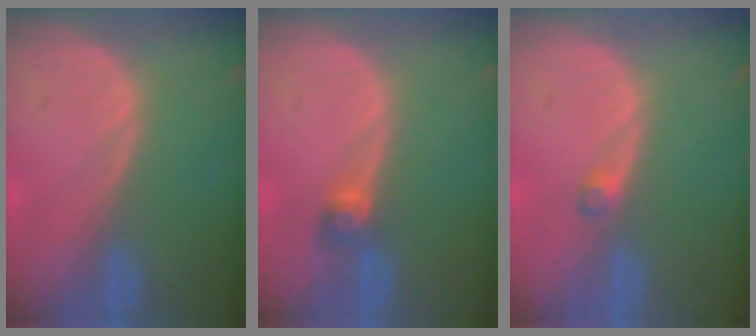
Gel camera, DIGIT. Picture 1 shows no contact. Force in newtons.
{"total": 2.6, "press": 2.5, "slide": 0.6}
{"total": 1.5, "press": 1.2, "slide": 0.8}